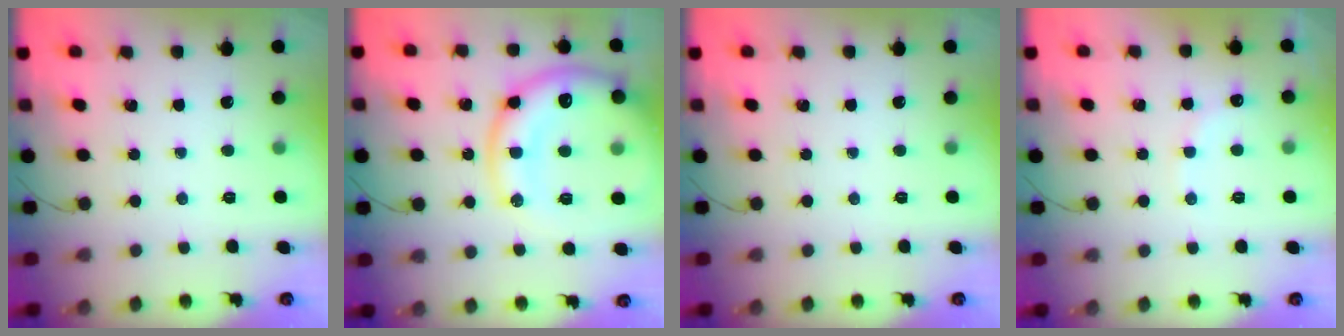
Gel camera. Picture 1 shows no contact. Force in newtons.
{"total": 18.5, "press": 18.3, "slide": 2.3}
{"total": 0.0}
{"total": 7.8, "press": 7.7, "slide": 1.6}